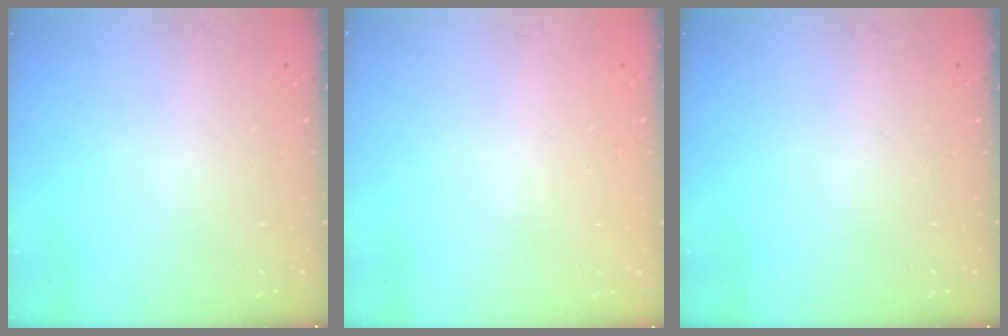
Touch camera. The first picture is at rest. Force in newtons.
{"total": 0.0}
{"total": 0.0}